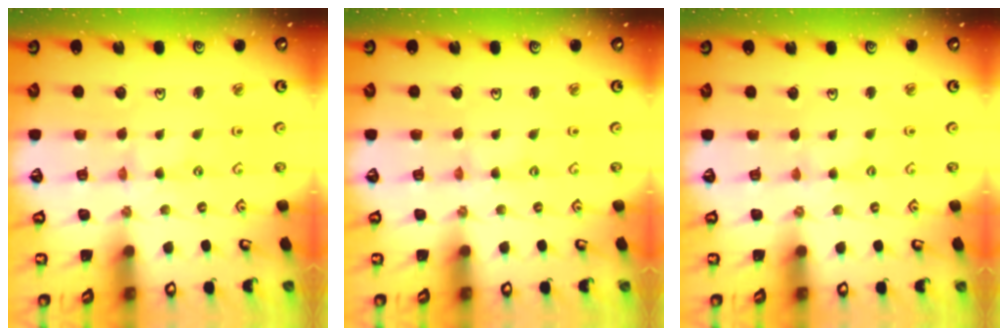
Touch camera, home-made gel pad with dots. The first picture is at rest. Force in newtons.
{"total": 1.2, "press": 1.1, "slide": 0.2}
{"total": 1.3, "press": 1.3, "slide": 0.3}